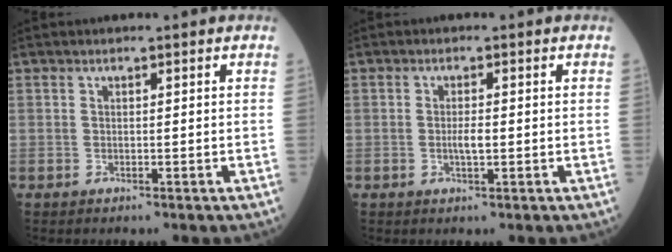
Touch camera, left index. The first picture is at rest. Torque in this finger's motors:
{"motor_torque": [0.60, 0.13, 0.05, 0.01]}